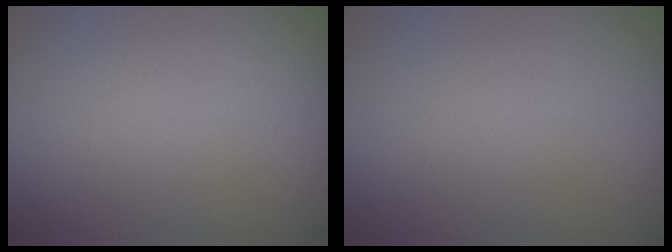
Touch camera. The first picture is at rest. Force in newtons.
{"total": 0.0}